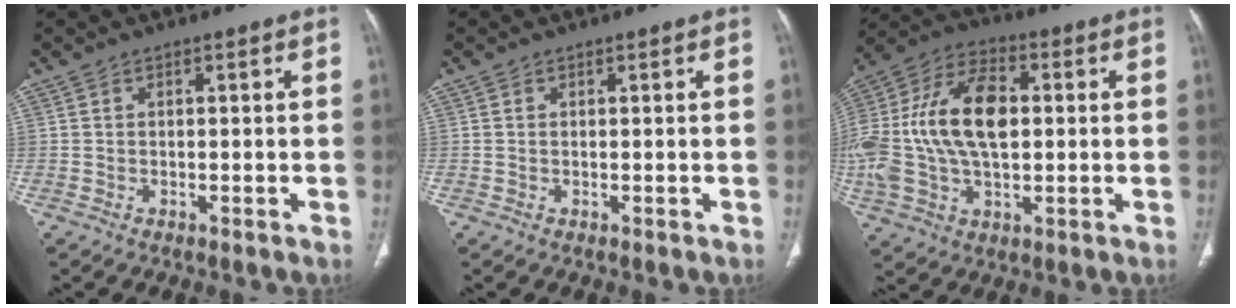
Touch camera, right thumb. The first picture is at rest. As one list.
[{"total": 0.0}, {"total": 23.3, "force": [1.3, 13.5, 19.0], "torque": [-0.414, 0.018, 0.021]}]